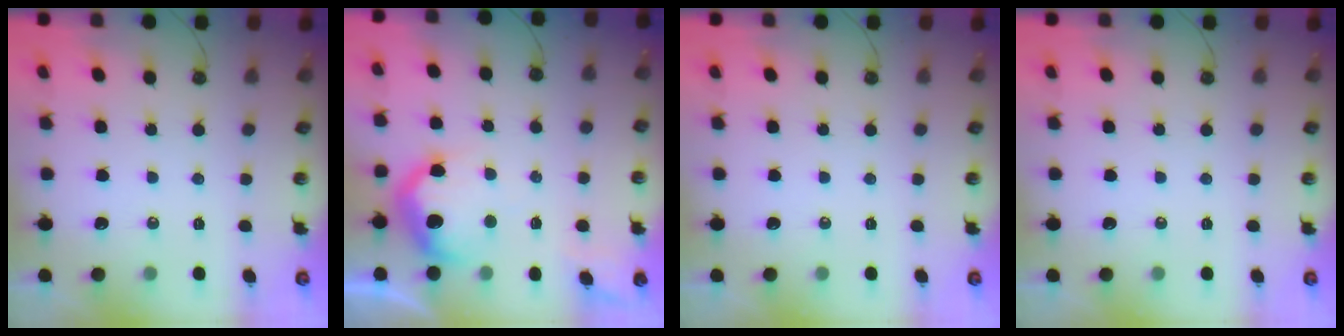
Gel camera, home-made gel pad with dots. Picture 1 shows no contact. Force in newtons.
{"total": 15.4, "press": 15.3, "slide": 1.1}
{"total": 0.0}
{"total": 0.0}